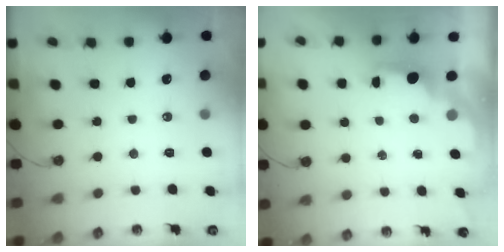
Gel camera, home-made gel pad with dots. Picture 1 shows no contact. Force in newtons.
{"total": 1.8, "press": 1.6, "slide": 0.8}